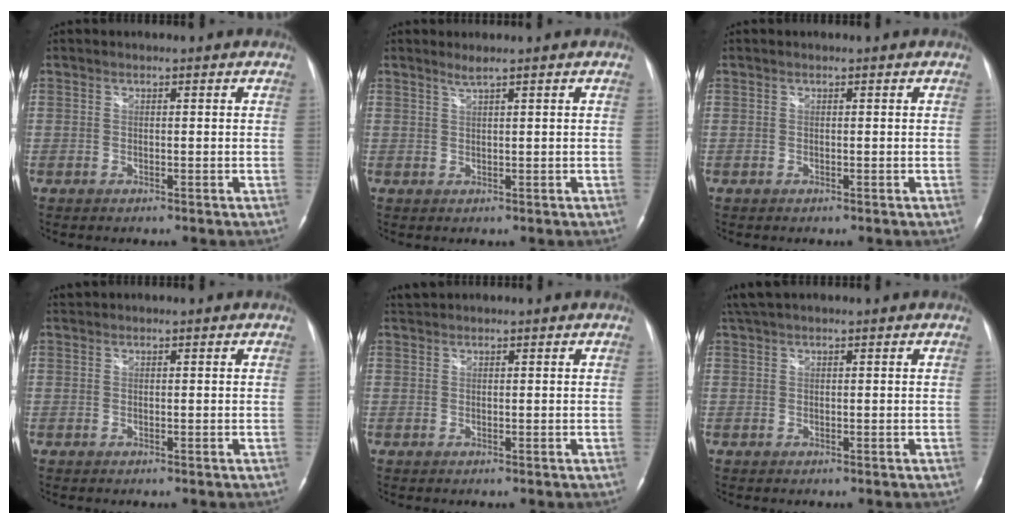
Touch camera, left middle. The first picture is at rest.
{"total": 1.3, "force": [1.0, -0.4, 0.7], "torque": [-0.021, -0.001, 0.023]}
{"total": 0.0}
{"total": 0.5, "force": [0.5, 0.0, -0.1], "torque": [-0.007, 0.015, 0.015]}
{"total": 1.4, "force": [1.4, 0.1, 0.1], "torque": [-0.010, 0.017, 0.030]}
{"total": 3.4, "force": [2.9, 0.5, 1.8], "torque": [-0.038, 0.034, 0.057]}